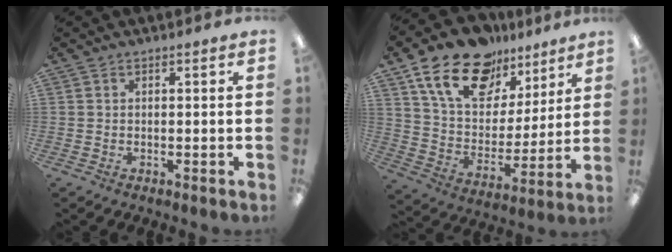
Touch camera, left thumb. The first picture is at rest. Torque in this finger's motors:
{"motor_torque": [1.09, 1.41, 1.33, -1.44, 0.10]}